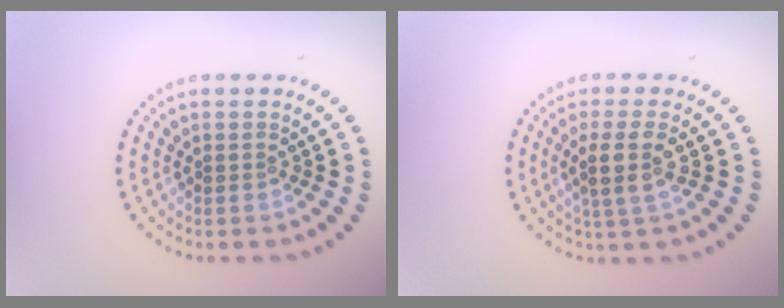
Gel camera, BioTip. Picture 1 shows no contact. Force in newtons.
{"total": 2.8, "press": 2.4, "slide": 1.5}